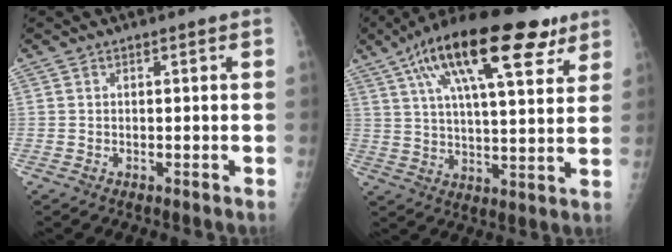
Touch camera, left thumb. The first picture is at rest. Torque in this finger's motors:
{"motor_torque": [0.54, 0.64, 1.76, -1.01, 0.52]}